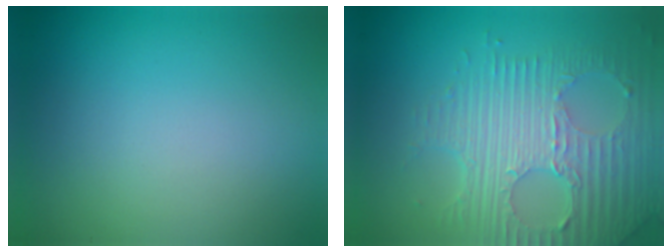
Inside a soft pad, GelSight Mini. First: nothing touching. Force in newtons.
{"total": 7.6, "press": 5.1, "slide": 5.7}